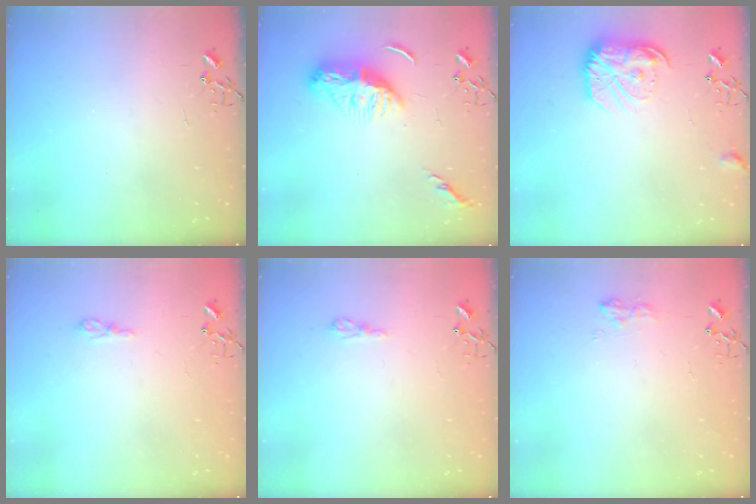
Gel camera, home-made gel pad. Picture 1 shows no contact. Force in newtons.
{"total": 10.5, "press": 10.4, "slide": 1.1}
{"total": 14.7, "press": 14.7, "slide": 0.8}
{"total": 5.9, "press": 5.8, "slide": 0.7}
{"total": 5.9, "press": 5.8, "slide": 0.7}
{"total": 8.4, "press": 8.3, "slide": 0.6}